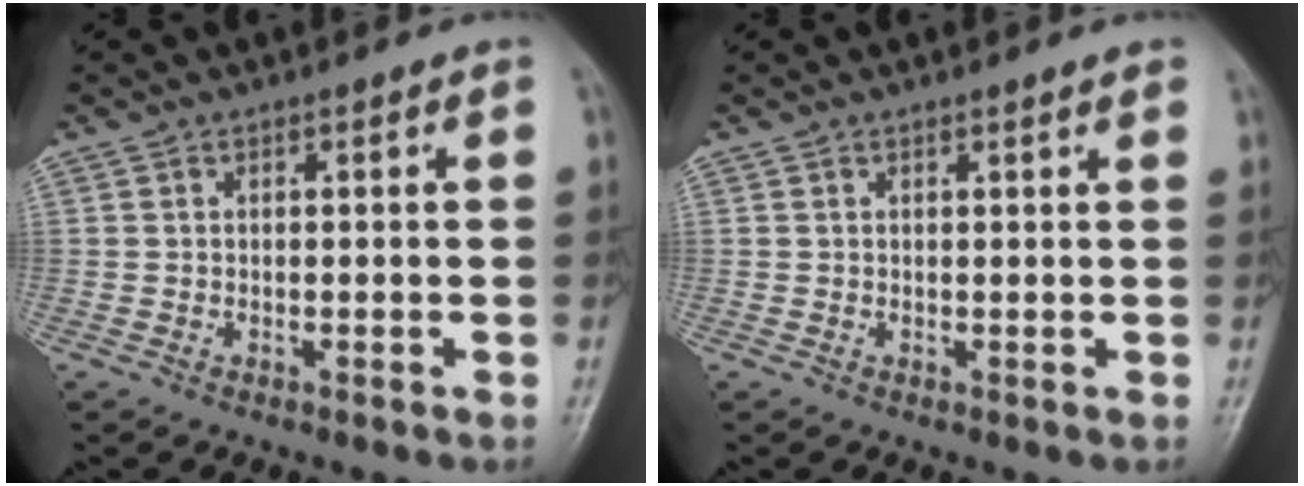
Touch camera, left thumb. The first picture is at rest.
{"total": 1.3, "force": [1.0, -0.1, 0.8], "torque": [-0.007, 0.000, 0.014]}